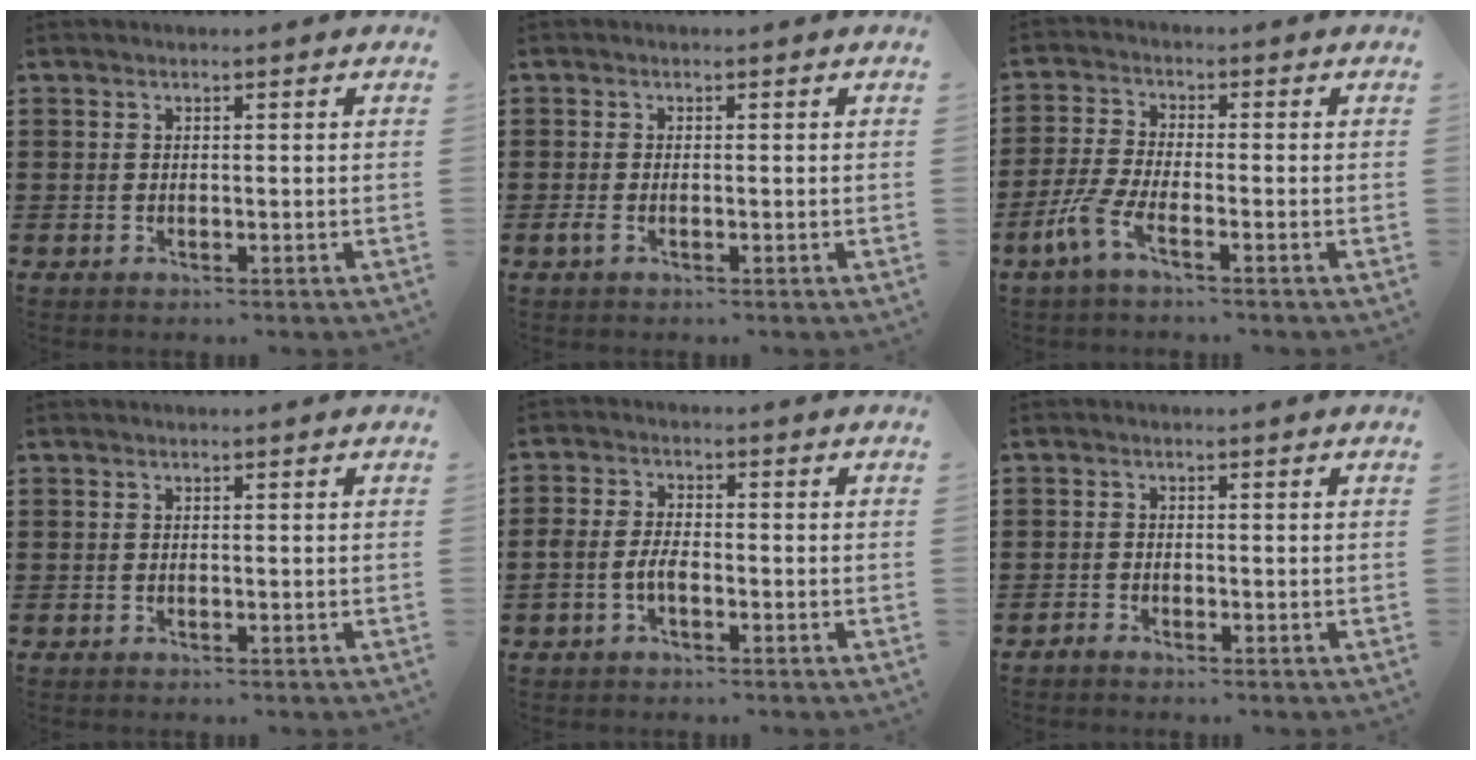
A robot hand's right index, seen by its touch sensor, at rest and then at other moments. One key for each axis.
{"total": 0.7, "fx": -0.3, "fy": 0.3, "fz": 0.6, "tx": -0.019, "ty": -0.006, "tz": -0.008}
{"total": 4.9, "fx": -3.1, "fy": 1.1, "fz": 3.7, "tx": -0.105, "ty": -0.015, "tz": -0.065}
{"total": 0.0}
{"total": 3.1, "fx": -1.3, "fy": 1.5, "fz": 2.4, "tx": -0.060, "ty": -0.001, "tz": -0.028}
{"total": 1.0, "fx": -1.0, "fy": 0.1, "fz": 0.1, "tx": -0.004, "ty": 0.001, "tz": -0.021}